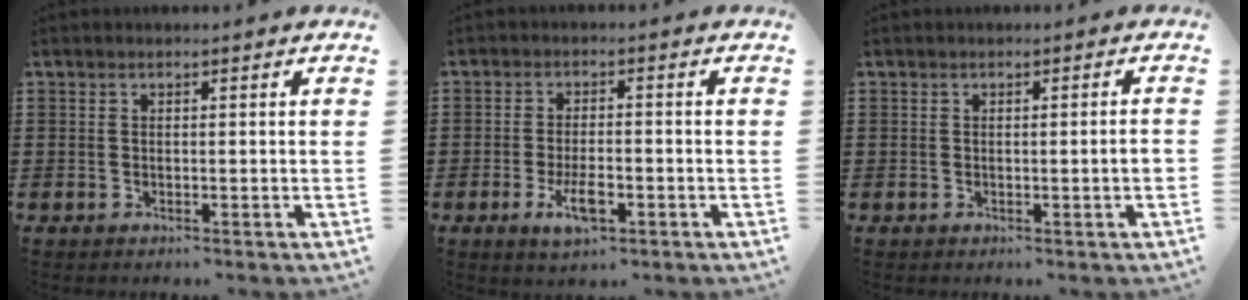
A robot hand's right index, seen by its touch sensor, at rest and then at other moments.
{"total": 5.0, "force": [-2.1, 1.7, 4.2], "torque": [-0.081, -0.006, -0.043]}
{"total": 1.6, "force": [-0.3, -0.1, 1.6], "torque": [-0.024, -0.003, -0.006]}